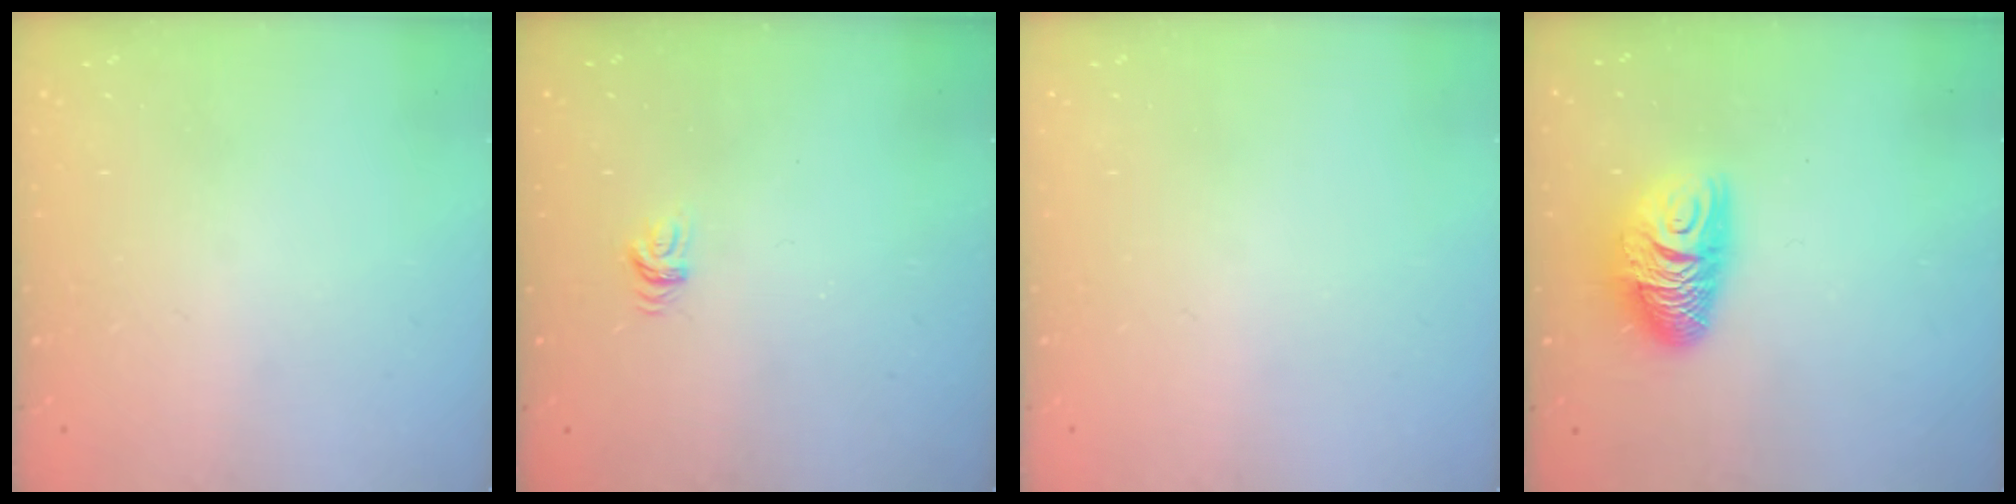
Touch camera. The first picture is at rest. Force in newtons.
{"total": 3.7, "press": 3.7, "slide": 0.2}
{"total": 0.0}
{"total": 9.9, "press": 9.9, "slide": 0.3}